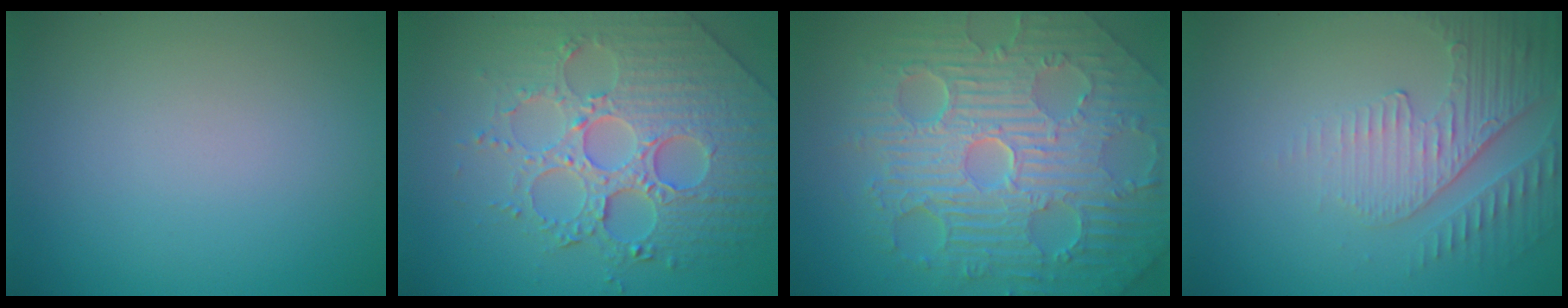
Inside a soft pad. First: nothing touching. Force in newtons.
{"total": 7.3, "press": 6.0, "slide": 4.0}
{"total": 11.2, "press": 7.4, "slide": 8.5}
{"total": 5.0, "press": 3.2, "slide": 3.8}